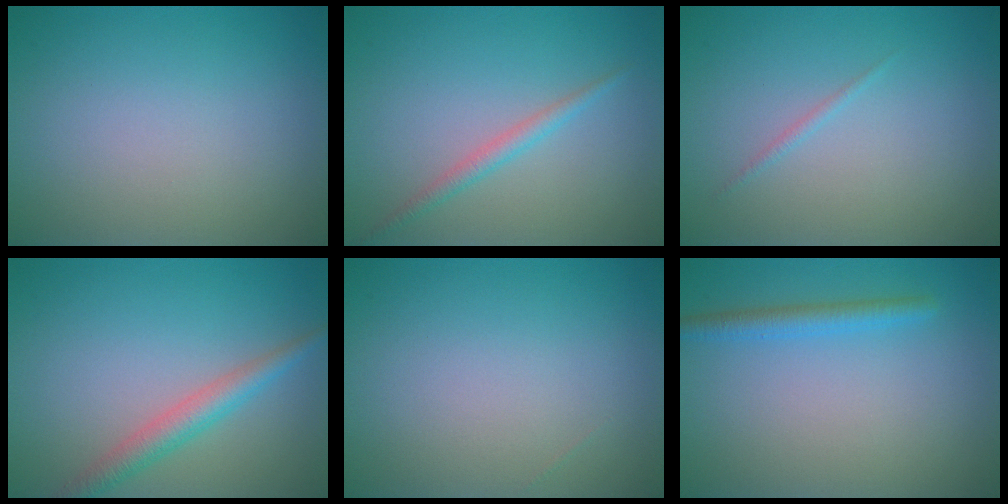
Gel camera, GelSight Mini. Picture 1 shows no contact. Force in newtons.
{"total": 1.5, "press": 1.5, "slide": 0.1}
{"total": 0.5, "press": 0.5, "slide": 0.1}
{"total": 2.9, "press": 2.9, "slide": 0.2}
{"total": 0.0}
{"total": 2.0, "press": 2.0, "slide": 0.1}